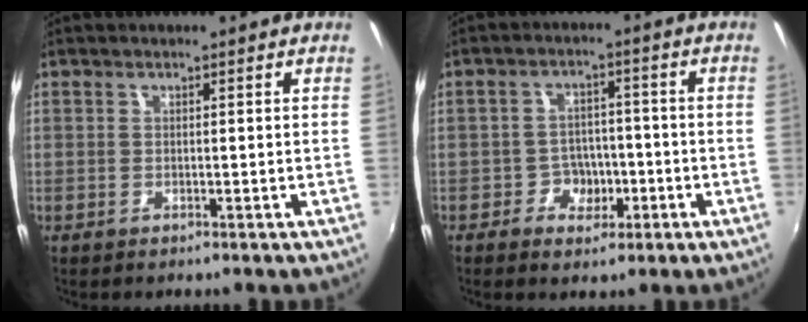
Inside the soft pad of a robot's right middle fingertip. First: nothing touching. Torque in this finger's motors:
{"motor_torque": [0.00, -0.28, 0.05, 0.00]}